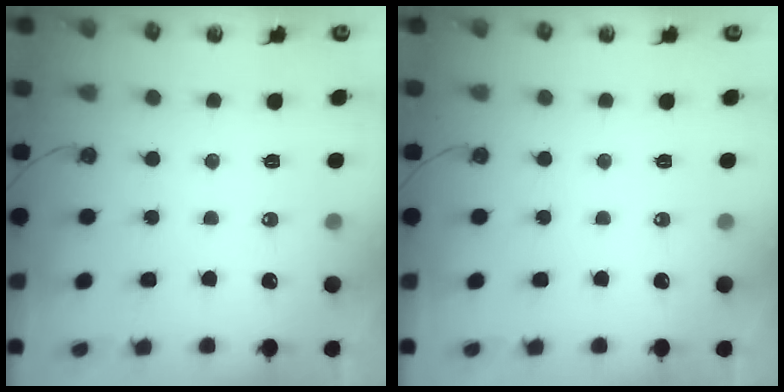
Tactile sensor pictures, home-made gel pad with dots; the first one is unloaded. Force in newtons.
{"total": 0.0}